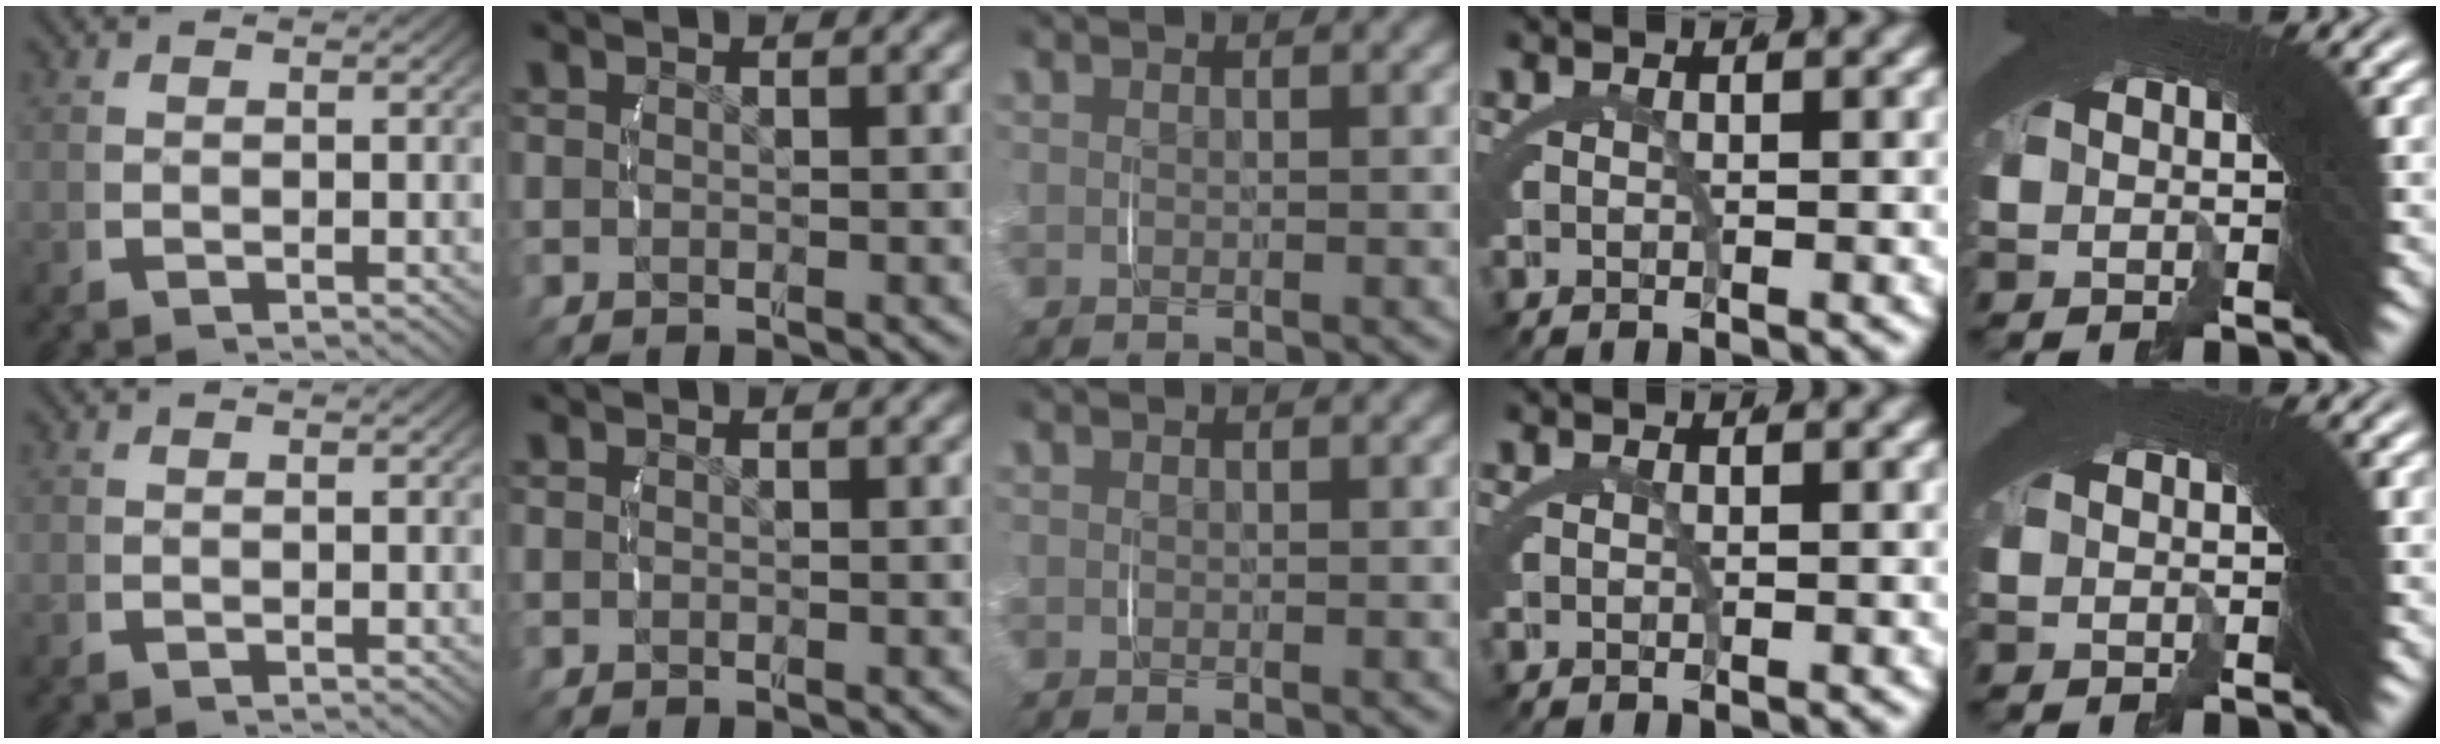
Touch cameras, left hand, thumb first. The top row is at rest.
{}